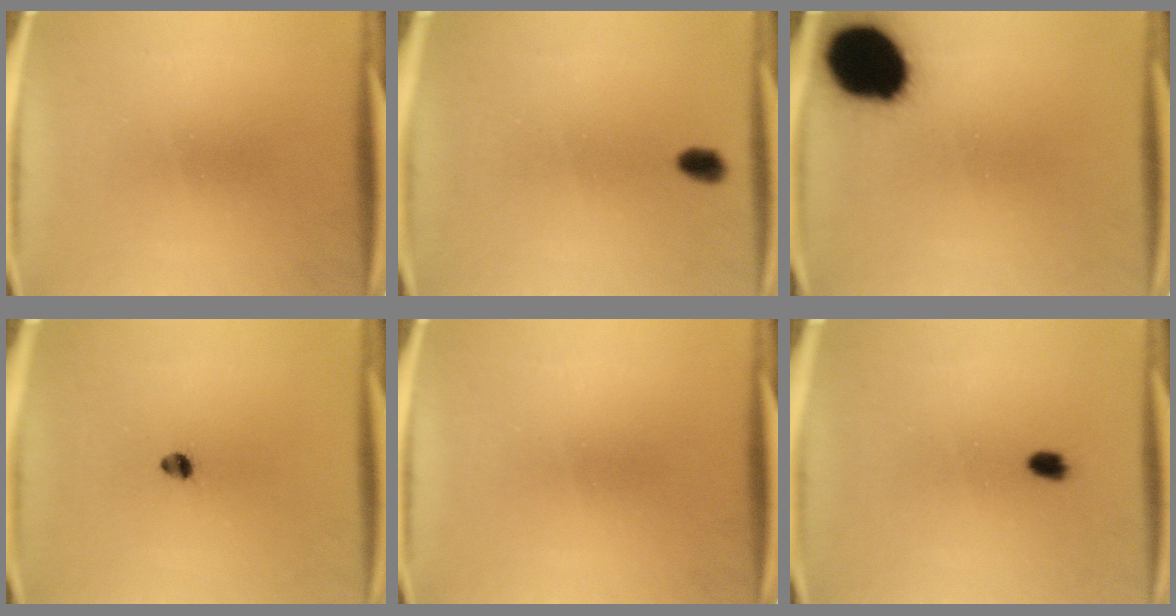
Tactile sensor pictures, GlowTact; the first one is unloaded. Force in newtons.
{"total": 2.7}
{"total": 19.5}
{"total": 2.0}
{"total": 0.0}
{"total": 2.7}